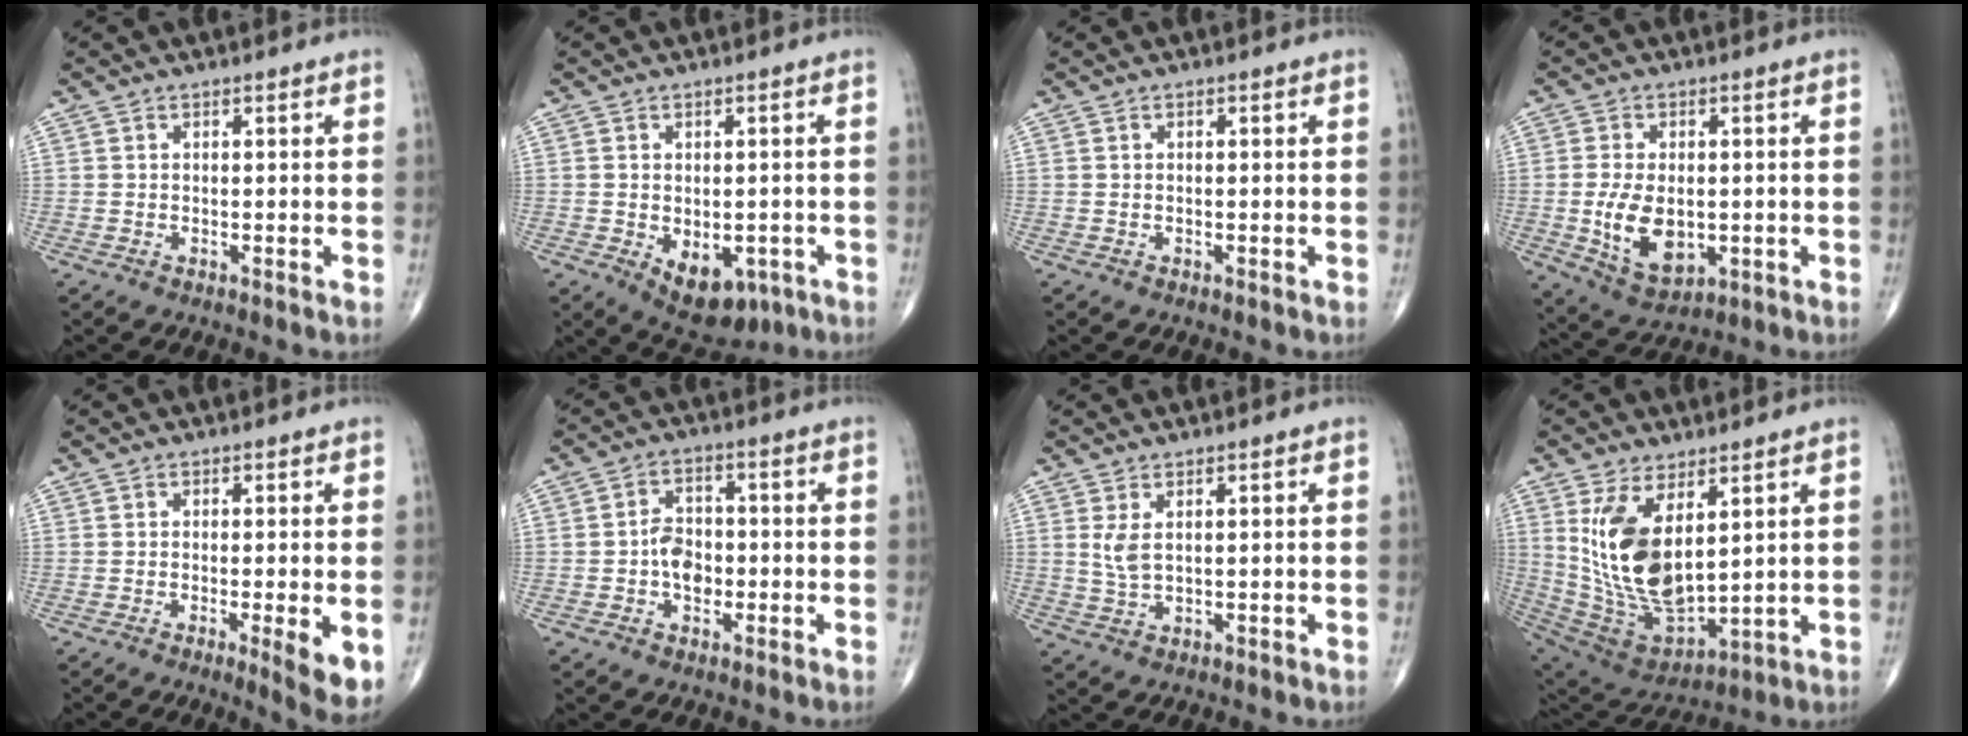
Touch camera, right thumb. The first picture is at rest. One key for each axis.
{"total": 9.3, "fx": -3.5, "fy": 5.8, "fz": 6.4, "tx": -0.068, "ty": 0.004, "tz": -0.036}
{"total": 0.0}
{"total": 10.3, "fx": -1.3, "fy": 6.3, "fz": 8.0, "tx": -0.128, "ty": -0.011, "tz": -0.006}
{"total": 5.9, "fx": -1.4, "fy": 0.9, "fz": 5.7, "tx": -0.085, "ty": -0.017, "tz": -0.024}
{"total": 5.7, "fx": -1.1, "fy": 4.1, "fz": 3.8, "tx": -0.042, "ty": 0.016, "tz": -0.024}
{"total": 3.1, "fx": 1.0, "fy": 1.4, "fz": 2.6, "tx": -0.054, "ty": -0.006, "tz": 0.029}
{"total": 16.9, "fx": 5.0, "fy": 8.4, "fz": 13.8, "tx": -0.252, "ty": -0.028, "tz": 0.121}